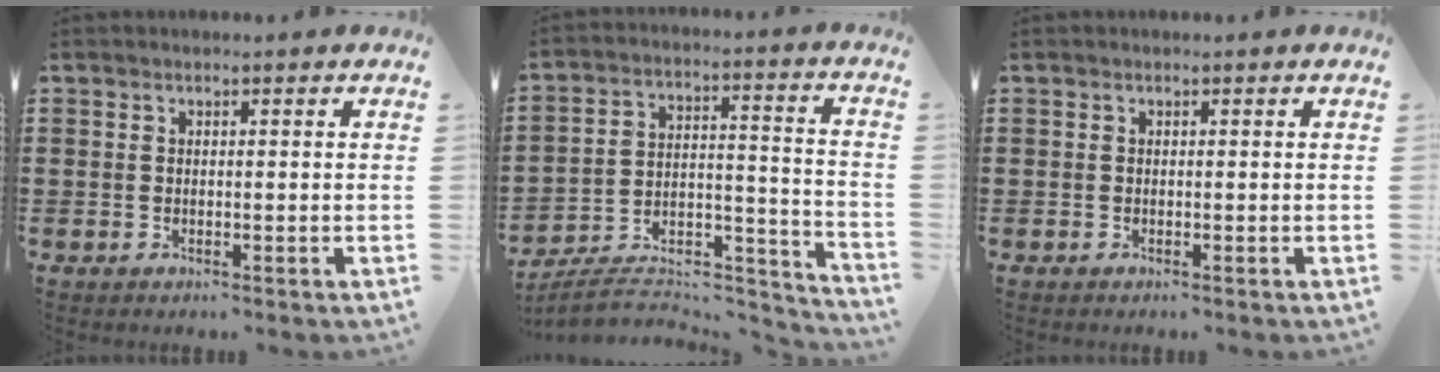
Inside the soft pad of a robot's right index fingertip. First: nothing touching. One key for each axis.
{"total": 7.7, "fx": -6.6, "fy": 2.5, "fz": 3.1, "tx": -0.052, "ty": 0.008, "tz": -0.127}
{"total": 0.0}